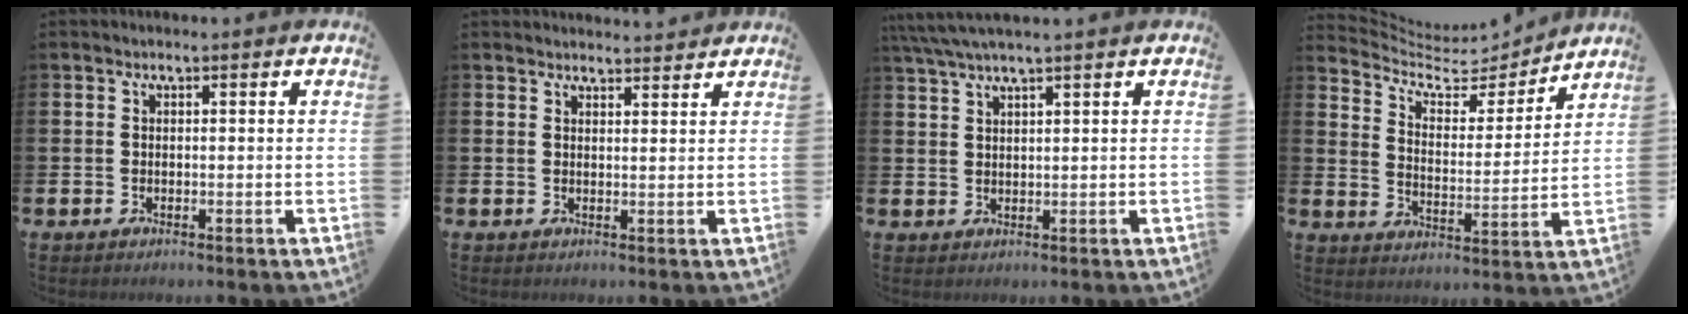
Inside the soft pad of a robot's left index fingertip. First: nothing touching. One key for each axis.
{"total": 2.3, "fx": 2.3, "fy": 0.1, "fz": -0.1, "tx": 0.014, "ty": -0.018, "tz": 0.038}
{"total": 3.4, "fx": 2.9, "fy": -0.2, "fz": 1.8, "tx": -0.049, "ty": -0.001, "tz": 0.055}
{"total": 6.7, "fx": 5.9, "fy": 2.4, "fz": 1.9, "tx": -0.060, "ty": -0.052, "tz": 0.096}